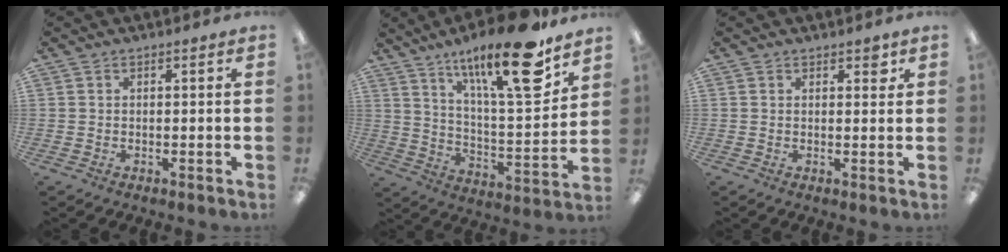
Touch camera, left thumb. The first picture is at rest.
{"total": 21.7, "force": [14.5, 5.3, 15.3], "torque": [-0.246, -0.084, 0.229]}
{"total": 2.3, "force": [1.5, 1.1, 1.3], "torque": [-0.005, -0.007, 0.020]}